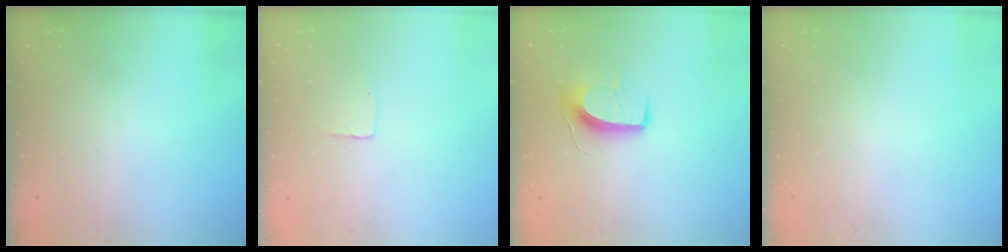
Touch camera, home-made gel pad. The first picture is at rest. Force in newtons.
{"total": 2.7, "press": 2.7, "slide": 0.1}
{"total": 10.1, "press": 10.1, "slide": 0.2}
{"total": 0.0}